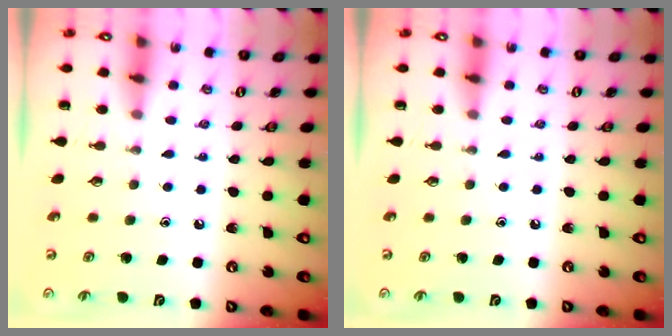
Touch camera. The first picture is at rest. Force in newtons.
{"total": 0.0}